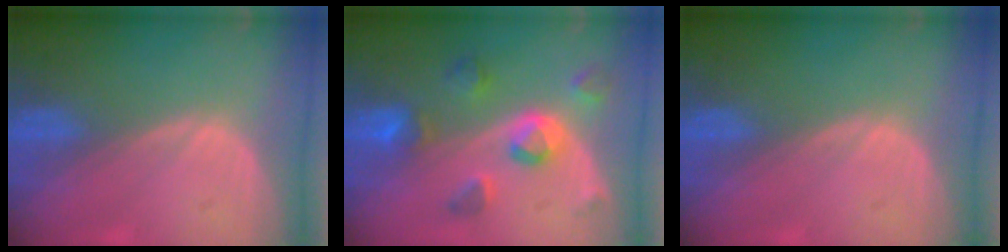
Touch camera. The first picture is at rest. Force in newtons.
{"total": 7.8, "press": 7.0, "slide": 3.5}
{"total": 0.0}